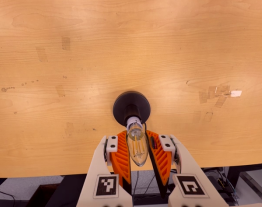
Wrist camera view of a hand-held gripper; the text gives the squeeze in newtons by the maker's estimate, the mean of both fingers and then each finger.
{"total": 13.4, "left": 12.9, "right": 13.8}